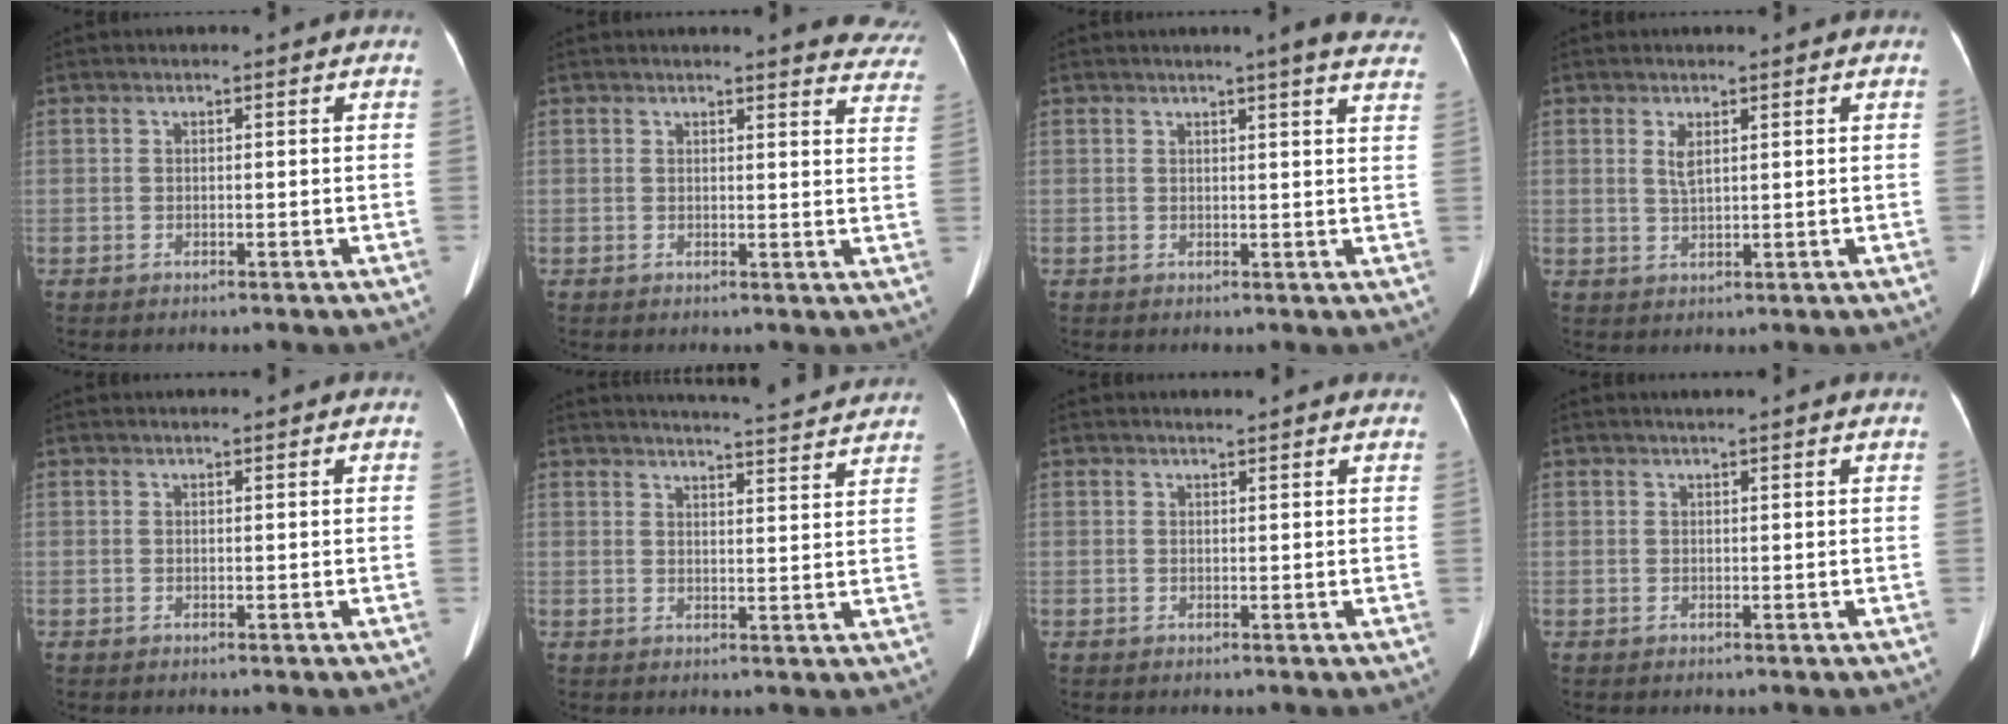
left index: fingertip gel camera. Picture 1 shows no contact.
{"total": 9.2, "force": [8.9, 1.6, 1.8], "torque": [0.015, -0.050, 0.060]}
{"total": 9.9, "force": [8.6, 0.3, 4.9], "torque": [-0.041, -0.015, 0.072]}
{"total": 2.1, "force": [1.0, 0.5, 1.9], "torque": [-0.046, -0.005, 0.024]}
{"total": 1.4, "force": [1.3, 0.1, 0.3], "torque": [-0.004, 0.018, 0.020]}
{"total": 13.6, "force": [13.1, -0.2, 3.7], "torque": [-0.053, -0.016, 0.152]}
{"total": 3.9, "force": [3.8, 0.2, 1.0], "torque": [-0.017, 0.014, 0.037]}
{"total": 2.6, "force": [2.4, -0.3, 1.0], "torque": [-0.014, 0.016, 0.030]}